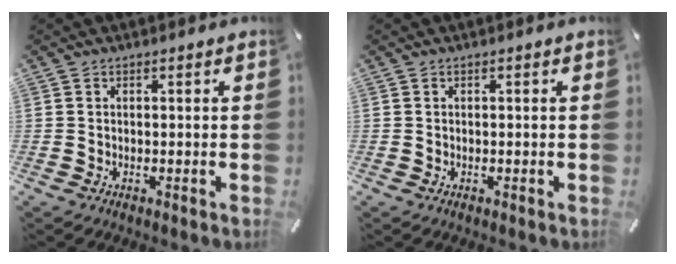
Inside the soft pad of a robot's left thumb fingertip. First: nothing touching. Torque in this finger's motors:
{"motor_torque": [0.00, 0.00, 0.00, 0.00, 0.00]}